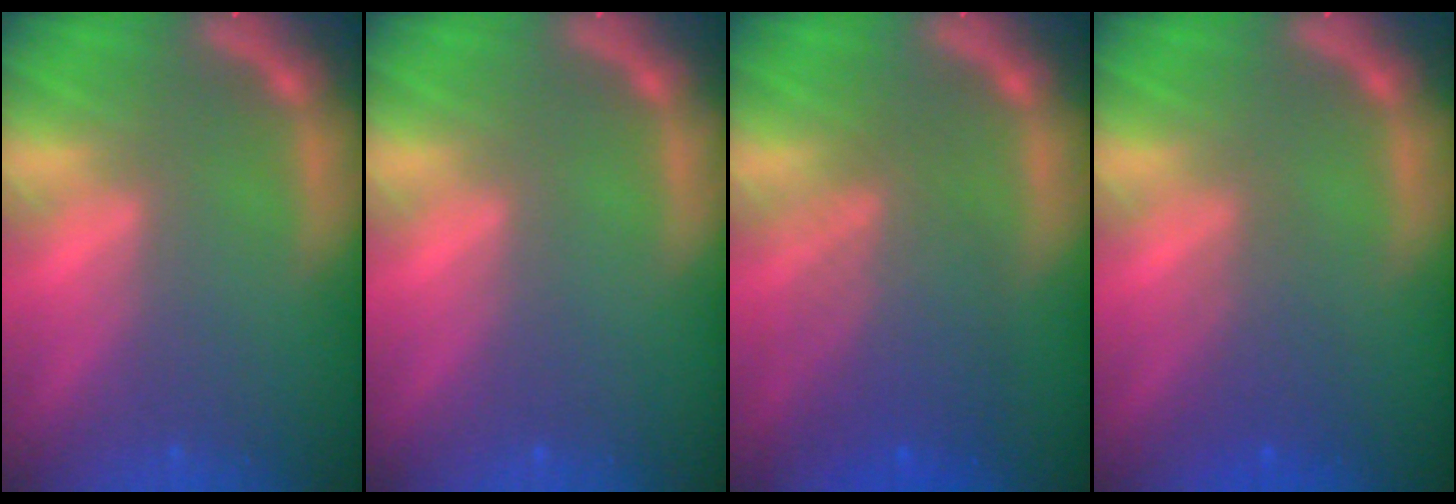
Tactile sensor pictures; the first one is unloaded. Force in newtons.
{"total": 0.0}
{"total": 6.1}
{"total": 2.5}